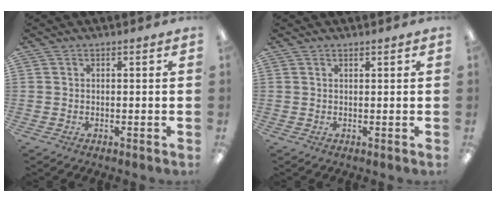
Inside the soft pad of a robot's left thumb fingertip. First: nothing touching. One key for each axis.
{"total": 0.5, "fx": 0.5, "fy": 0.0, "fz": 0.2, "tx": -0.004, "ty": 0.001, "tz": 0.009}